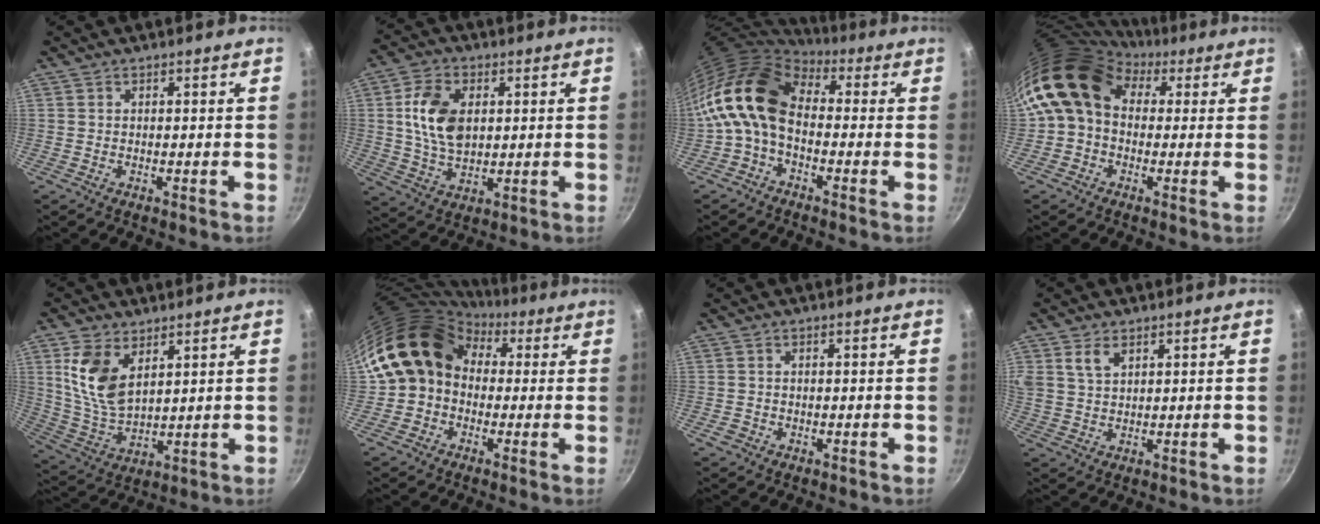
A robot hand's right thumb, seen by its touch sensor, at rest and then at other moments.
{"total": 11.3, "force": [2.0, 7.3, 8.3], "torque": [-0.140, -0.002, 0.037]}
{"total": 13.5, "force": [-0.7, 9.0, 10.0], "torque": [-0.172, 0.034, -0.034]}
{"total": 12.4, "force": [2.8, 9.7, 7.3], "torque": [-0.109, 0.018, 0.025]}
{"total": 11.6, "force": [4.5, 6.7, 8.3], "torque": [-0.155, -0.028, 0.099]}
{"total": 13.2, "force": [1.8, 10.9, 7.2], "torque": [-0.090, 0.030, 0.011]}
{"total": 1.7, "force": [-0.6, 1.4, 0.7], "torque": [-0.011, 0.002, -0.007]}
{"total": 5.0, "force": [2.5, 3.0, 3.1], "torque": [-0.050, -0.004, 0.052]}